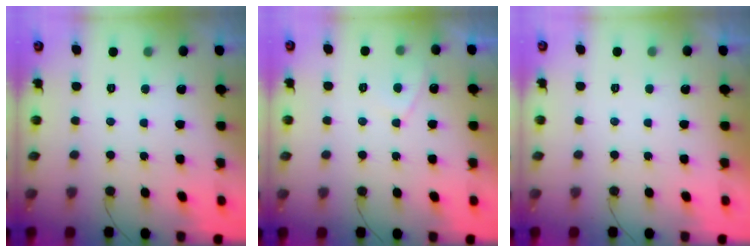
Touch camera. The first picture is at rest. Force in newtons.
{"total": 2.4, "press": 2.4, "slide": 0.5}
{"total": 2.3, "press": 2.3, "slide": 0.3}